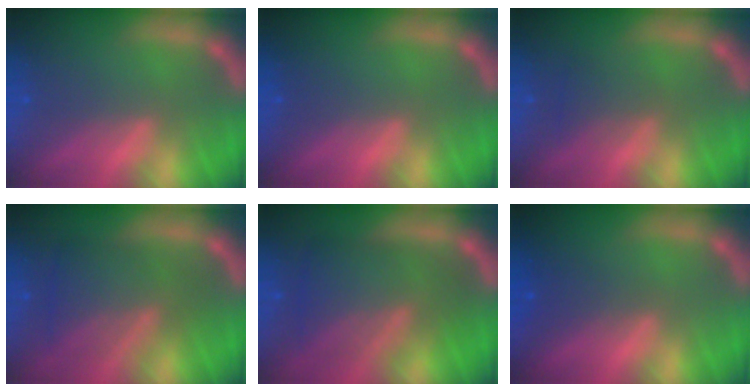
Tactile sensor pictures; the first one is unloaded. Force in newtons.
{"total": 0.0}
{"total": 2.0}
{"total": 7.0}
{"total": 8.6}
{"total": 2.0}